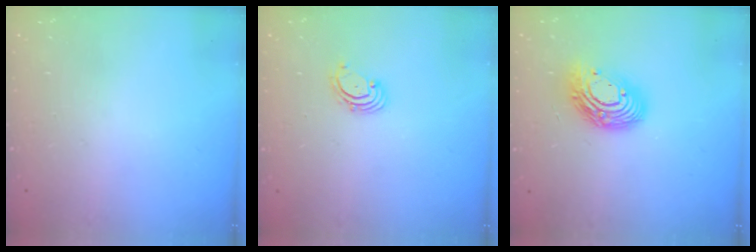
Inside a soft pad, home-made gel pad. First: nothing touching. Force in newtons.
{"total": 1.8, "press": 1.7, "slide": 0.6}
{"total": 13.4, "press": 13.4, "slide": 1.0}